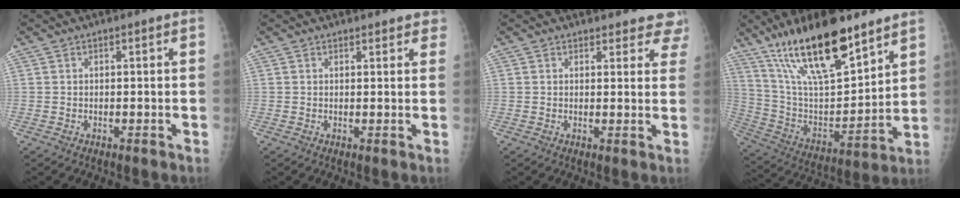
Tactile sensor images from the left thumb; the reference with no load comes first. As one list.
[{"total": 3.2, "force": [2.8, 1.2, 0.8], "torque": [0.018, -0.006, 0.023]}, {"total": 7.1, "force": [6.5, 2.7, 0.7], "torque": [0.047, -0.025, 0.047]}, {"total": 23.3, "force": [15.7, 7.1, 15.7], "torque": [-0.251, -0.062, 0.288]}]